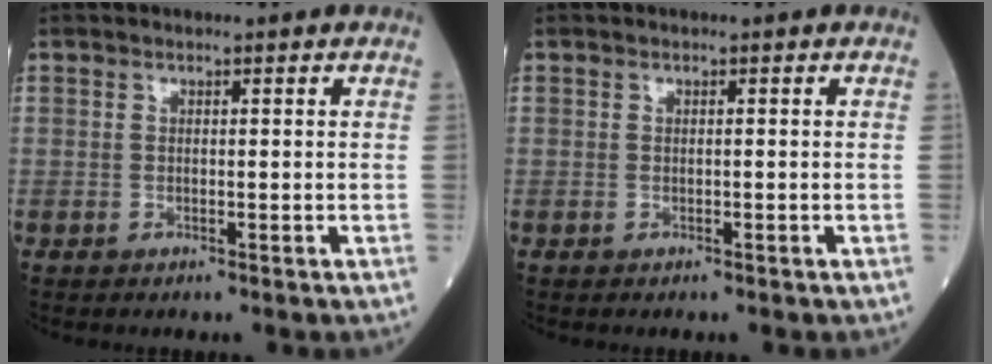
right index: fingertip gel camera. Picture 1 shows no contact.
{"total": 0.0}